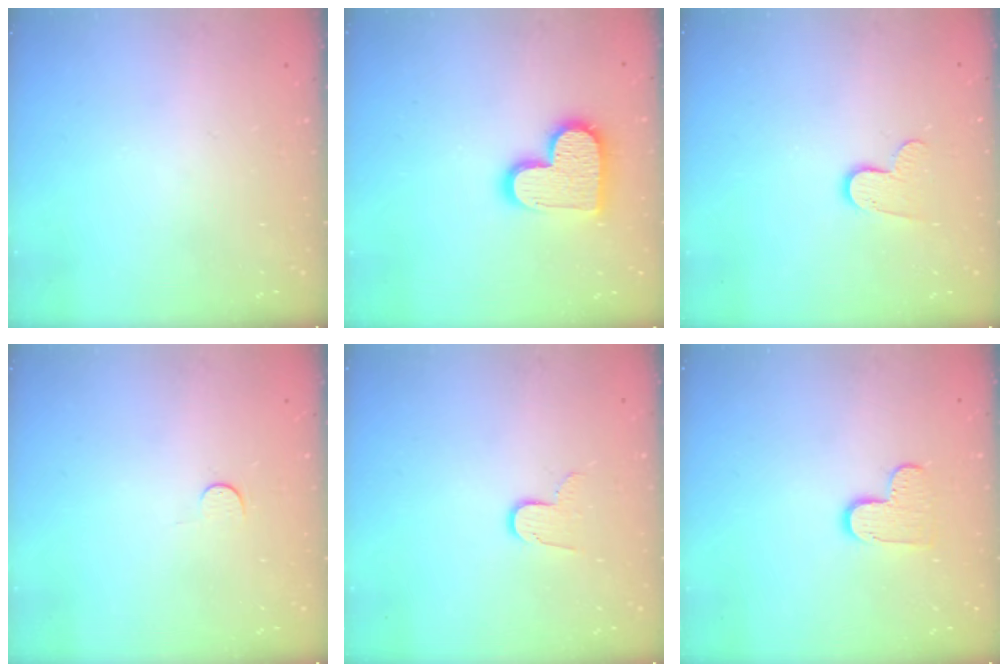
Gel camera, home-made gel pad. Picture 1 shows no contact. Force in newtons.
{"total": 13.8, "press": 13.8, "slide": 0.6}
{"total": 7.4, "press": 7.4, "slide": 0.3}
{"total": 2.8, "press": 2.8, "slide": 0.4}
{"total": 7.2, "press": 7.2, "slide": 0.6}
{"total": 7.0, "press": 7.0, "slide": 0.3}